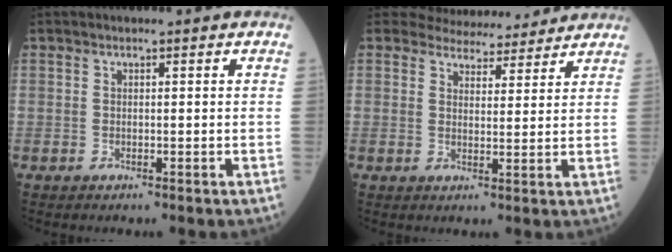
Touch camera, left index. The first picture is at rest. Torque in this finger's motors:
{"motor_torque": [0.28, -0.40, -0.13, -0.04]}